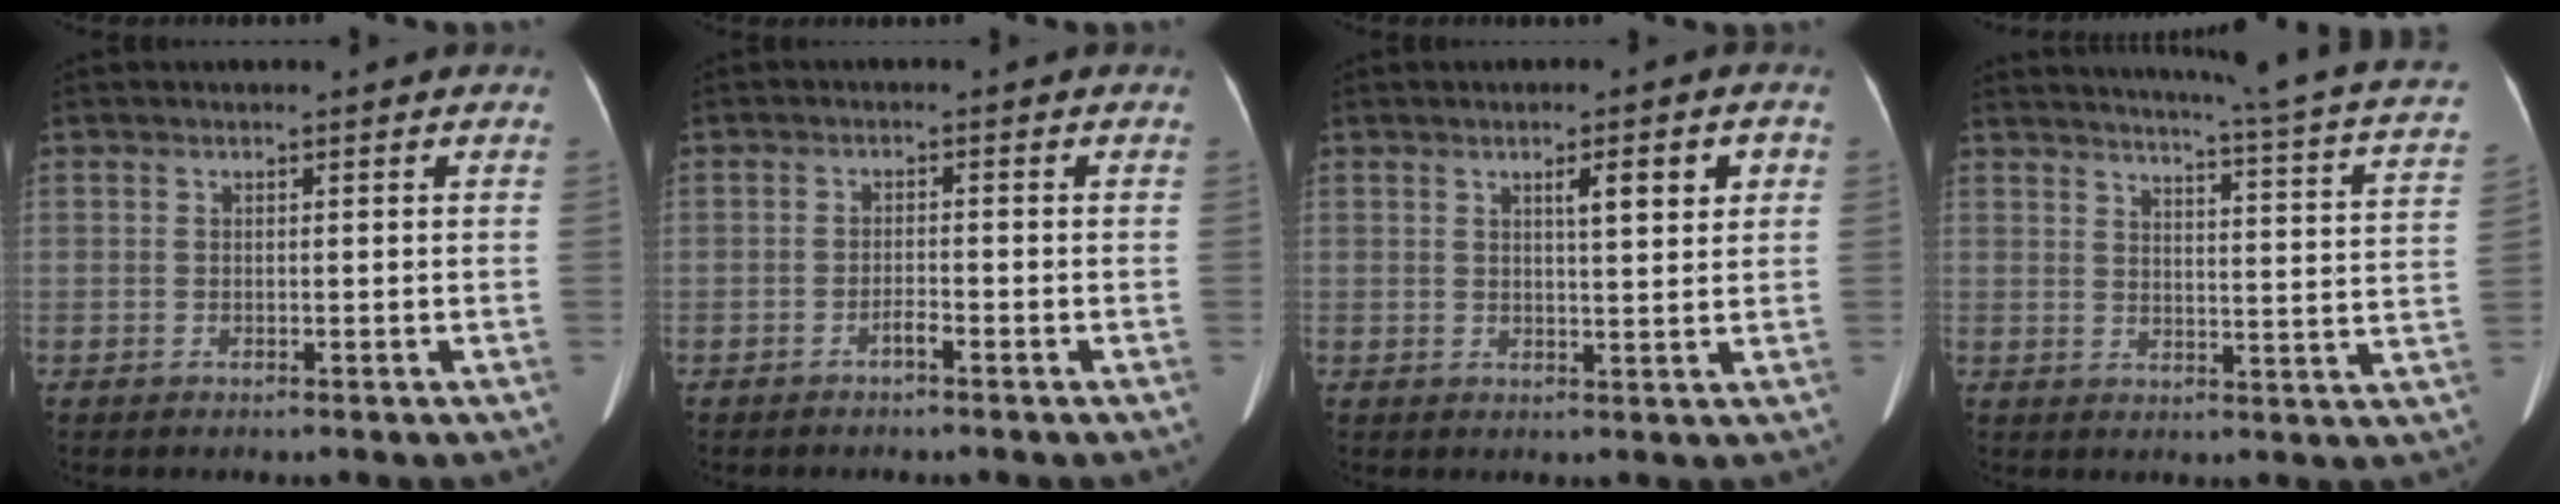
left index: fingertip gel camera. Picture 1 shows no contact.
{"total": 1.4, "force": [-1.1, 0.0, 0.9], "torque": [-0.016, 0.002, -0.022]}
{"total": 4.8, "force": [1.8, 0.7, 4.4], "torque": [-0.065, 0.008, 0.029]}
{"total": 21.8, "force": [18.8, -0.5, 10.9], "torque": [-0.155, -0.056, 0.216]}